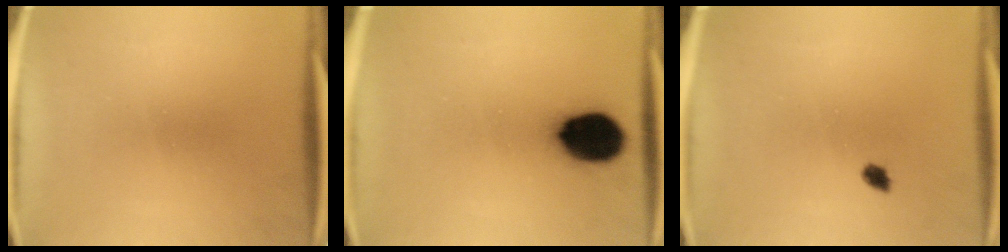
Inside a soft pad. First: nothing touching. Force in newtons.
{"total": 14.7}
{"total": 1.5}